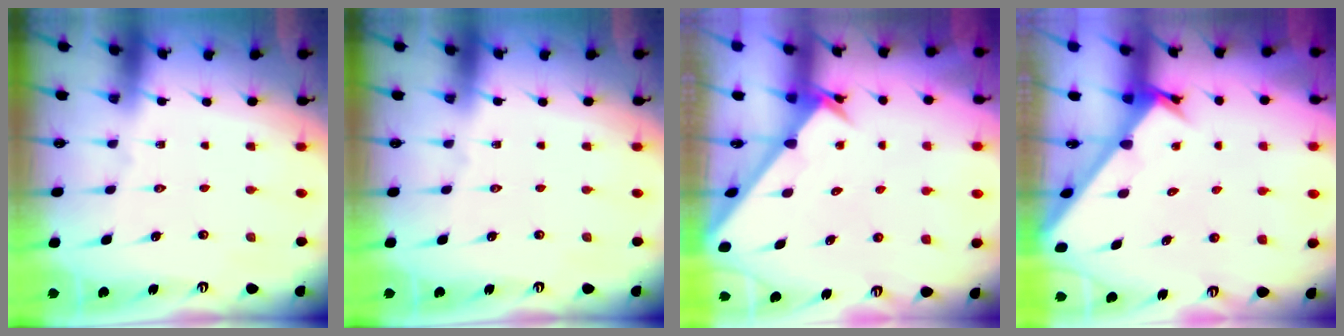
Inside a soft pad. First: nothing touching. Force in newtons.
{"total": 0.0}
{"total": 2.6, "press": 2.6, "slide": 0.2}
{"total": 2.6, "press": 2.6, "slide": 0.3}